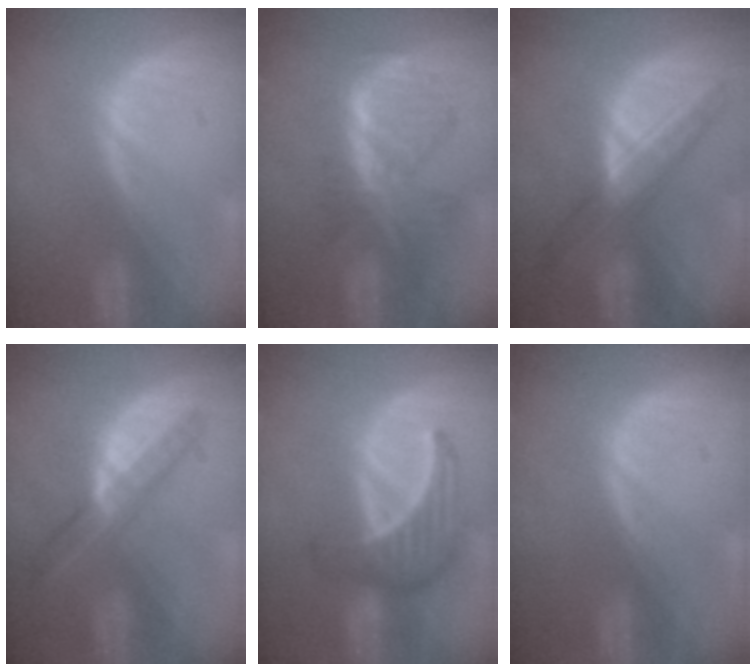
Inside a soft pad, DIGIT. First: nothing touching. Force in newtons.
{"total": 7.4, "press": 6.7, "slide": 3.0}
{"total": 7.2, "press": 6.8, "slide": 2.4}
{"total": 7.0, "press": 5.9, "slide": 3.7}
{"total": 6.7, "press": 6.4, "slide": 1.9}
{"total": 0.0}